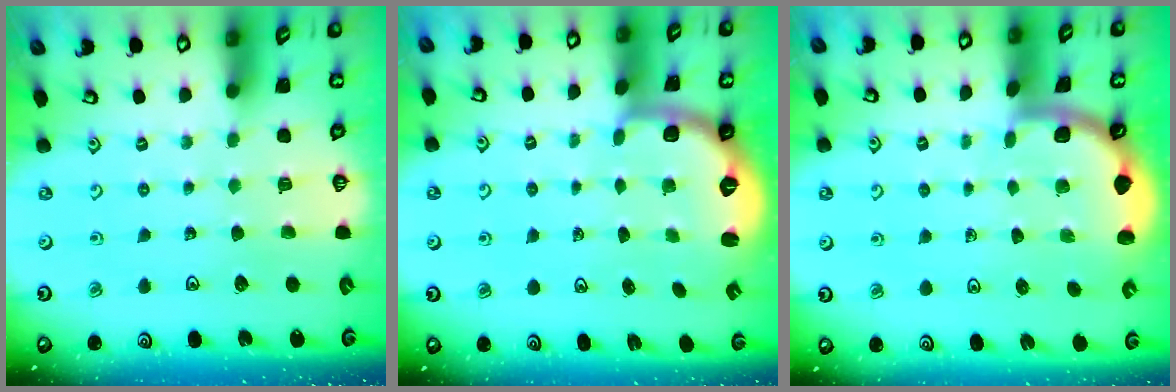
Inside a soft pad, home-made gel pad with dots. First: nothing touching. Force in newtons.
{"total": 2.7, "press": 1.7, "slide": 2.1}
{"total": 1.7, "press": 1.7, "slide": 0.1}